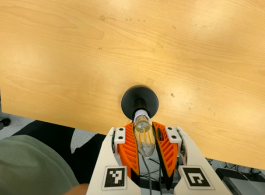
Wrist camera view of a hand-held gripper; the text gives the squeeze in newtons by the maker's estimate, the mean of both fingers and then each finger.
{"total": 19.7, "left": 20.2, "right": 19.2}